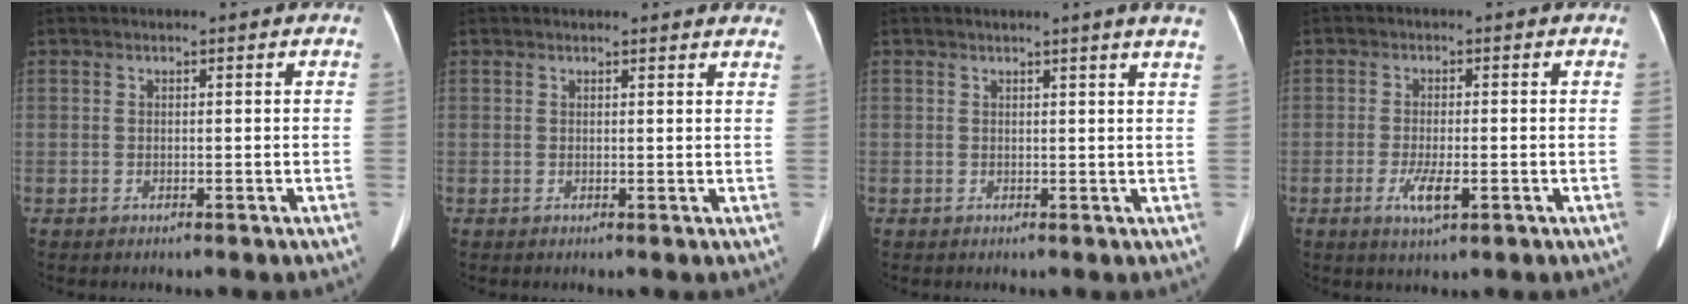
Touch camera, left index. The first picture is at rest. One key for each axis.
{"total": 8.1, "fx": 7.8, "fy": 1.3, "fz": 2.0, "tx": -0.006, "ty": 0.001, "tz": 0.064}
{"total": 5.1, "fx": 4.4, "fy": -0.4, "fz": 2.5, "tx": -0.030, "ty": 0.005, "tz": 0.034}
{"total": 4.0, "fx": -1.6, "fy": 1.0, "fz": 3.5, "tx": -0.075, "ty": -0.007, "tz": -0.024}